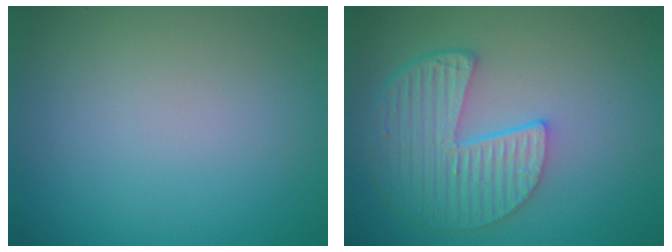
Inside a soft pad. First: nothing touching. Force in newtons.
{"total": 6.2, "press": 4.8, "slide": 4.0}